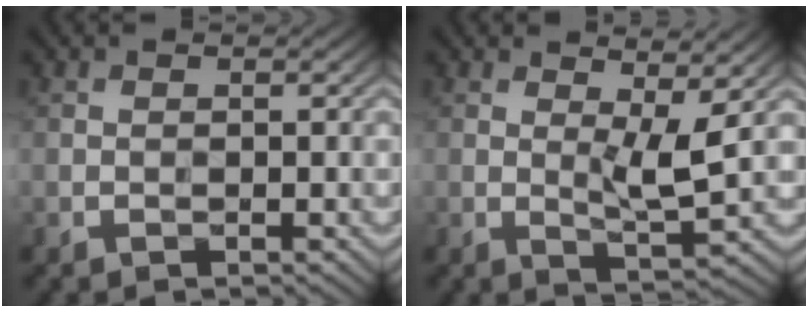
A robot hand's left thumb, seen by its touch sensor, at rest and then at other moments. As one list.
[{"total": 5.0, "force": [1.6, 1.1, 4.5], "torque": [-0.081, -0.005, 0.027]}]